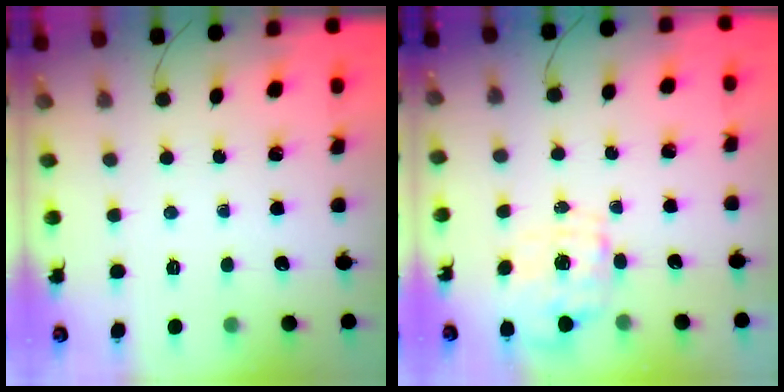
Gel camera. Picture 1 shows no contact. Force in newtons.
{"total": 1.6, "press": 1.5, "slide": 0.5}